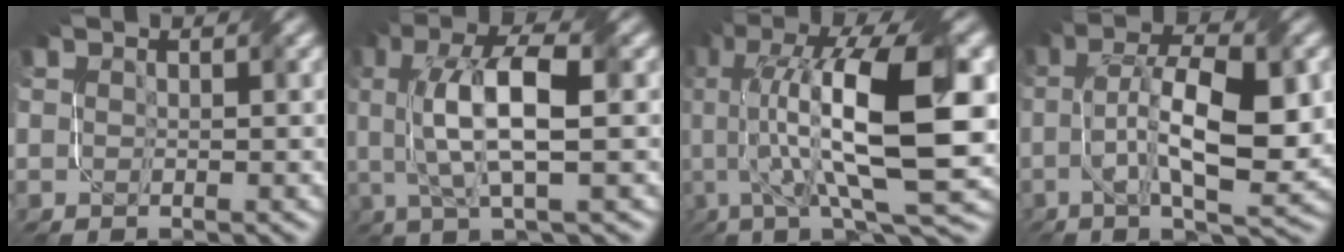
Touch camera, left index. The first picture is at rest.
{"total": 7.8, "force": [0.8, 2.2, 7.4], "torque": [-0.144, 0.008, 0.021]}
{"total": 15.3, "force": [2.2, 4.7, 14.4], "torque": [-0.243, 0.015, 0.046]}
{"total": 10.6, "force": [-0.3, 3.4, 10.0], "torque": [-0.167, 0.006, 0.000]}